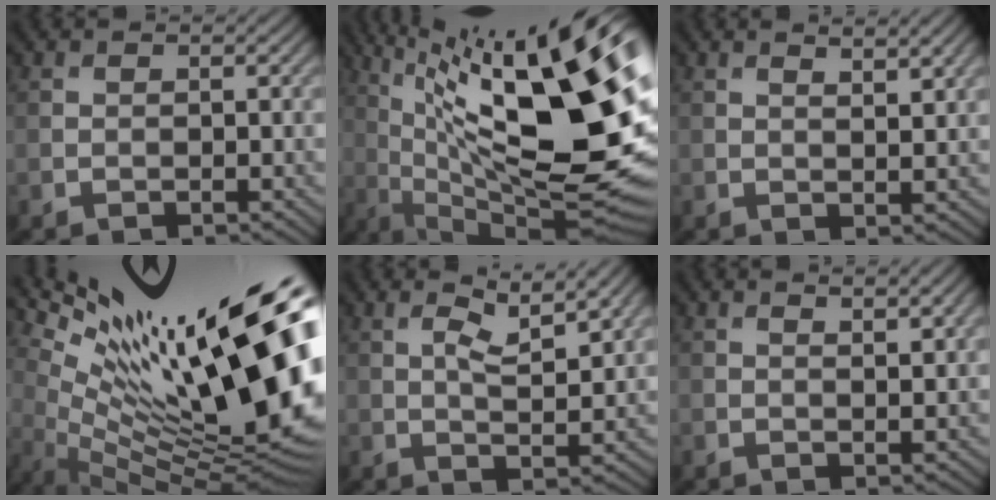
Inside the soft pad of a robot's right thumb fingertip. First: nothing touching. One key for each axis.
{"total": 20.8, "fx": 4.9, "fy": 5.0, "fz": 19.6, "tx": -0.309, "ty": 0.026, "tz": 0.100}
{"total": 2.8, "fx": 2.0, "fy": 0.2, "fz": 1.9, "tx": -0.031, "ty": -0.004, "tz": 0.039}
{"total": 19.8, "fx": 4.7, "fy": 6.3, "fz": 18.2, "tx": -0.268, "ty": -0.018, "tz": 0.110}
{"total": 5.3, "fx": 3.0, "fy": 0.9, "fz": 4.3, "tx": -0.072, "ty": -0.011, "tz": 0.057}
{"total": 2.0, "fx": 1.5, "fy": 0.0, "fz": 1.3, "tx": -0.022, "ty": -0.007, "tz": 0.032}